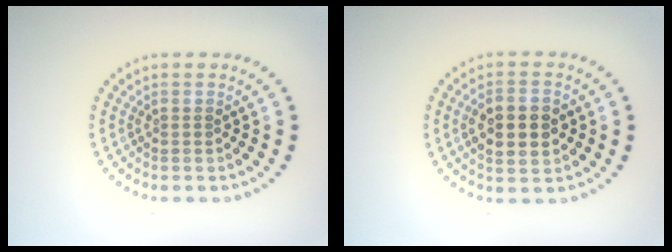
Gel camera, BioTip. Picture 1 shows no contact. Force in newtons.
{"total": 4.8, "press": 4.8, "slide": 0.2}